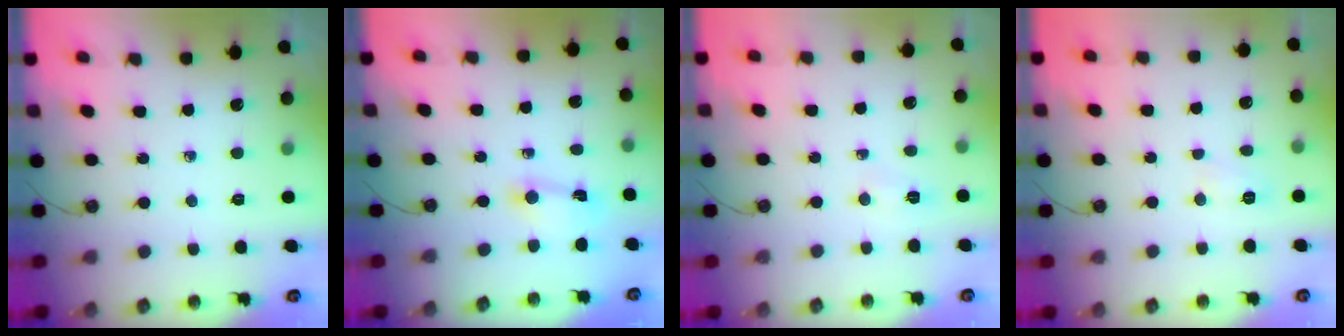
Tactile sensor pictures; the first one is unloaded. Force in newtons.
{"total": 1.8, "press": 1.8, "slide": 0.2}
{"total": 3.1, "press": 2.5, "slide": 1.8}
{"total": 6.7, "press": 4.7, "slide": 4.8}